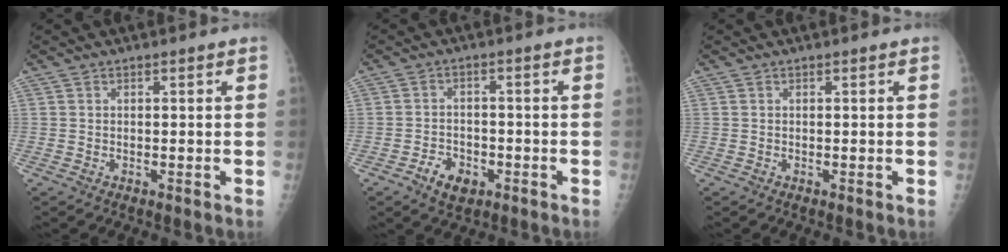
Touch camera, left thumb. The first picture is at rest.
{"total": 5.5, "force": [-2.9, 3.7, 2.9], "torque": [-0.036, 0.021, -0.046]}
{"total": 0.0}